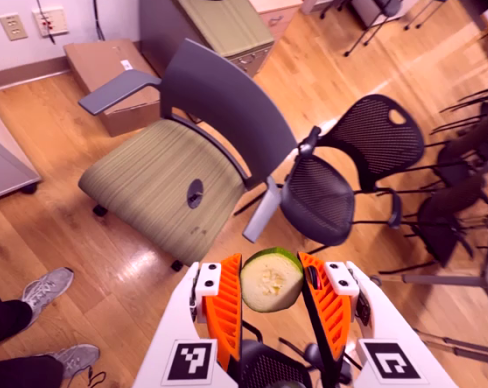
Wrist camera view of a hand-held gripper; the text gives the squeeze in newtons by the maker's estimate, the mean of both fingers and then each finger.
{"total": 9.4, "left": 9.8, "right": 8.9}